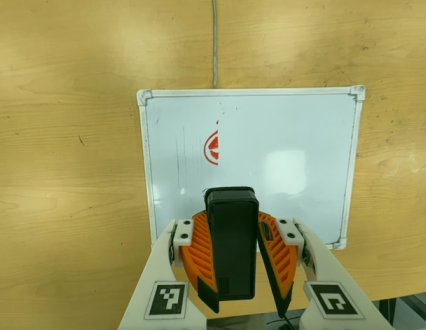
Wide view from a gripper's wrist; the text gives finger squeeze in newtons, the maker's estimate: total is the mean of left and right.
{"total": 9.8, "left": 9.6, "right": 10.0}